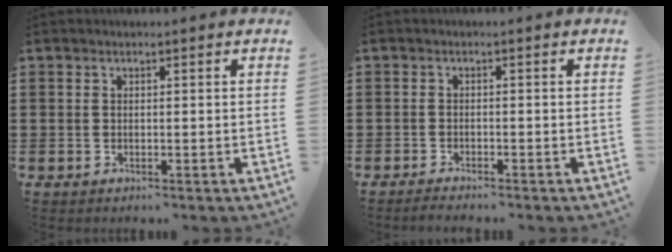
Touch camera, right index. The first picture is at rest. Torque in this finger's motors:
{"motor_torque": [-1.07, 1.07, -0.46, -0.21]}